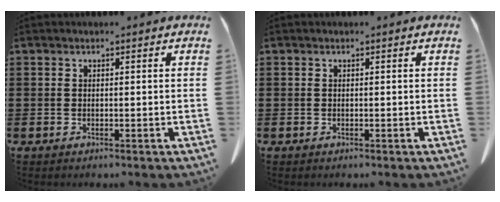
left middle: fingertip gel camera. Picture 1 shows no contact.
{"total": 0.0}